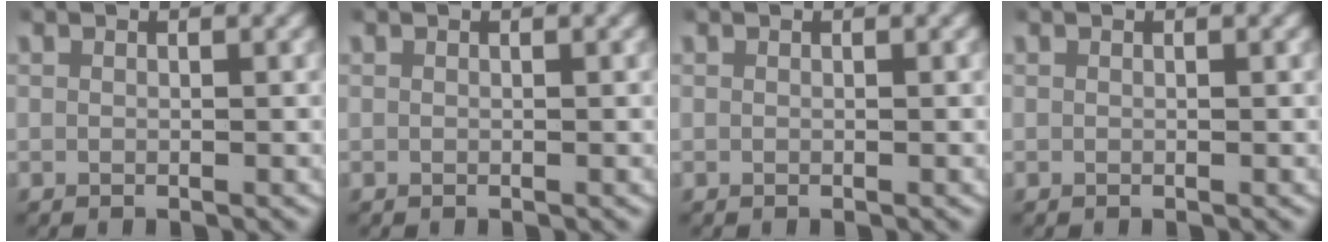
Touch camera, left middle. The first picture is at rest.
{"total": 0.0}
{"total": 0.0}
{"total": 0.0}